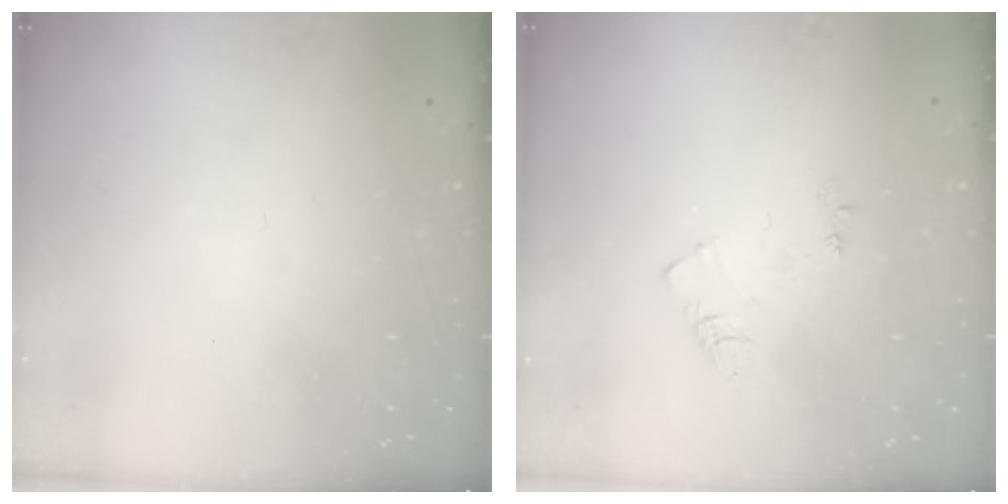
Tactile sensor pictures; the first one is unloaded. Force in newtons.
{"total": 5.5, "press": 5.5, "slide": 0.6}